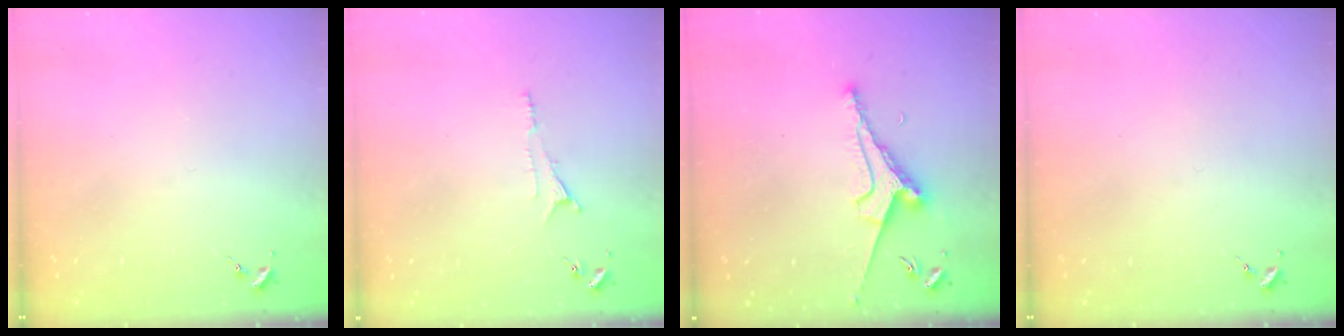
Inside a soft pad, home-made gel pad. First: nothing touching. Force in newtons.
{"total": 5.3, "press": 5.3, "slide": 0.6}
{"total": 7.5, "press": 7.4, "slide": 1.1}
{"total": 0.0}